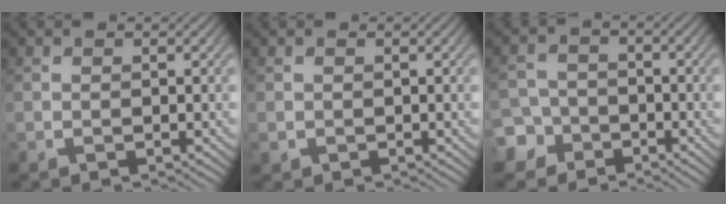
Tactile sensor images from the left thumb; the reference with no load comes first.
{"total": 0.5, "force": [0.0, 0.5, 0.1], "torque": [-0.003, -0.005, 0.002]}
{"total": 5.5, "force": [-3.5, 4.2, 1.0], "torque": [-0.013, -0.008, -0.080]}